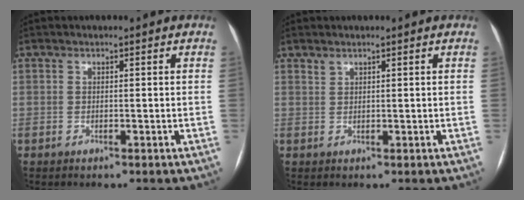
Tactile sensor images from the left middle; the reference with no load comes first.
{"total": 0.7, "force": [0.7, 0.1, 0.1], "torque": [-0.005, 0.001, 0.016]}